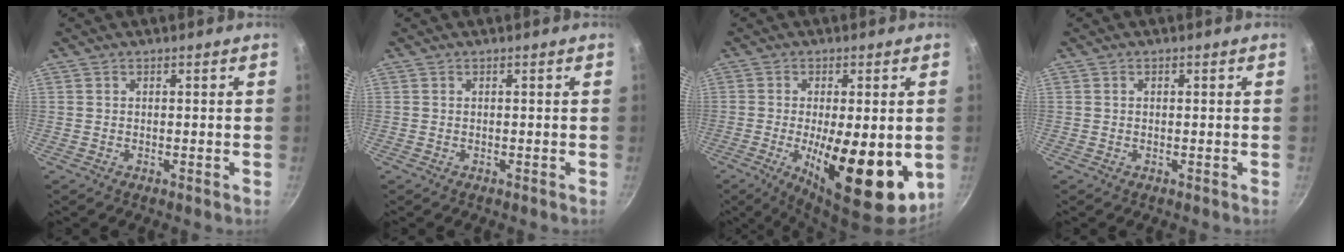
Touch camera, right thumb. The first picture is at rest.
{"total": 0.0}
{"total": 18.8, "force": [-4.1, 6.7, 17.1], "torque": [-0.228, -0.031, -0.038]}
{"total": 0.0}